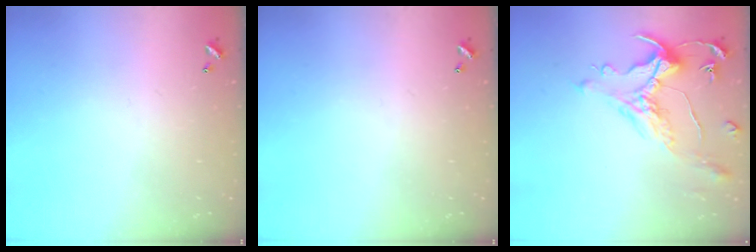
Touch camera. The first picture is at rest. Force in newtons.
{"total": 0.0}
{"total": 0.9, "press": 0.2, "slide": 0.9}